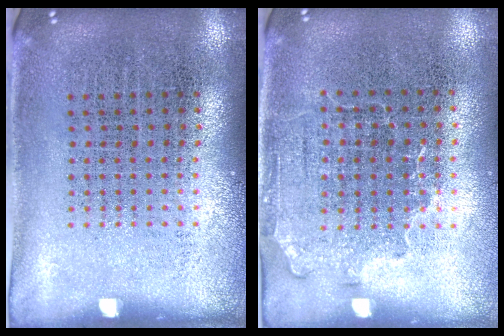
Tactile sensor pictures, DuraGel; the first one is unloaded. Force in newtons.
{"total": 1.4, "press": 1.1, "slide": 0.8}